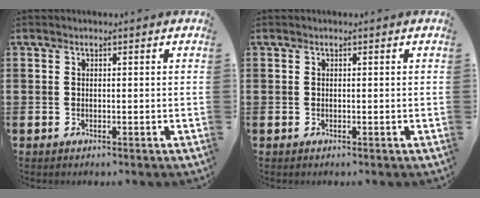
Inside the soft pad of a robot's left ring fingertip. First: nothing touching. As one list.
[{"total": 0.0}]